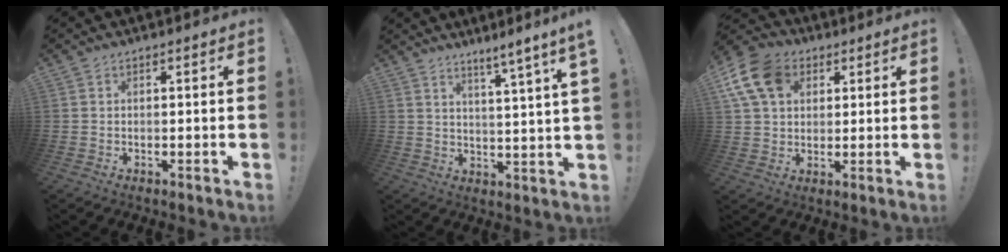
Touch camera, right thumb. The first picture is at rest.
{"total": 5.9, "force": [4.0, -1.1, 4.2], "torque": [-0.063, -0.034, 0.060]}
{"total": 13.9, "force": [5.2, 10.3, 7.8], "torque": [-0.146, -0.012, 0.104]}